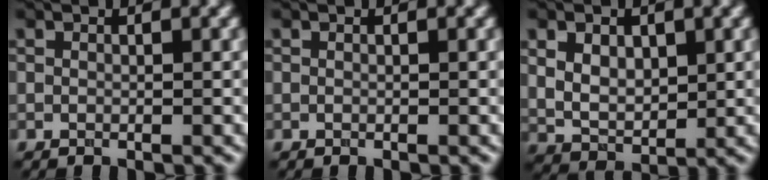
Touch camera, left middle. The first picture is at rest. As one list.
[{"total": 0.0}, {"total": 4.4, "force": [1.3, 2.9, 3.0], "torque": [-0.053, -0.005, 0.025]}]